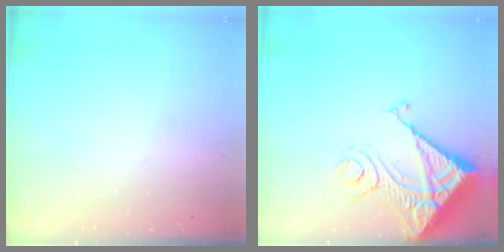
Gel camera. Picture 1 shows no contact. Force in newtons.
{"total": 17.3, "press": 17.1, "slide": 2.3}